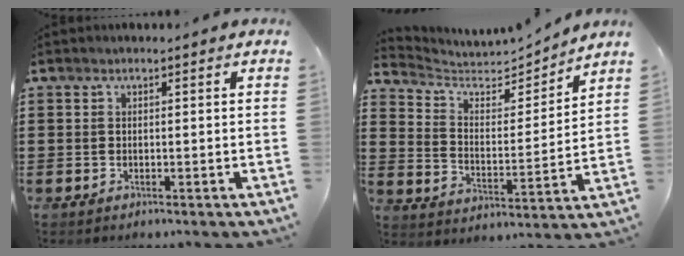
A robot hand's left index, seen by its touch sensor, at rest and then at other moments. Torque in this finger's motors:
{"motor_torque": [-0.43, -0.46, 0.01, -0.01]}